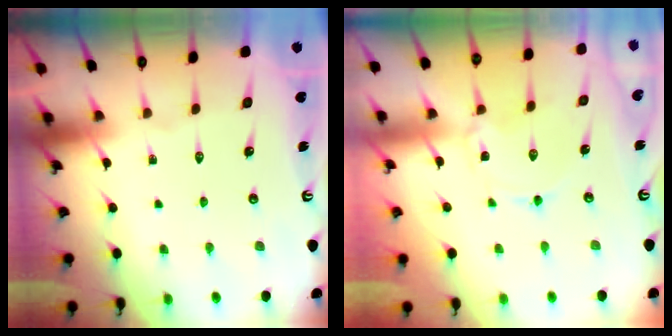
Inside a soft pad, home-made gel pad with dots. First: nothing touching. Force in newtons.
{"total": 2.2, "press": 2.2, "slide": 0.3}